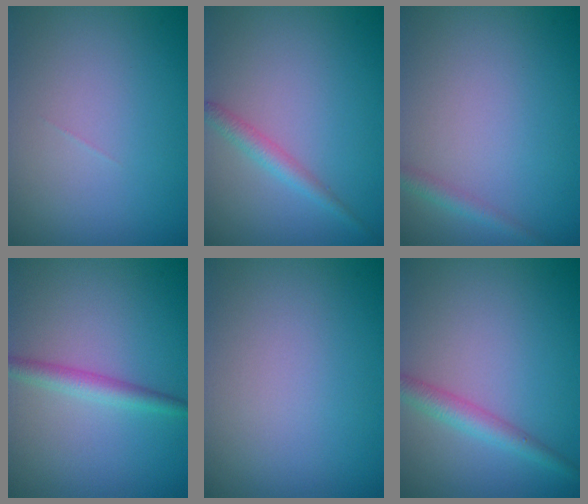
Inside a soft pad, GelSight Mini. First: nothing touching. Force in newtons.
{"total": 1.8, "press": 1.8, "slide": 0.0}
{"total": 1.3, "press": 1.3, "slide": 0.1}
{"total": 2.2, "press": 2.2, "slide": 0.1}
{"total": 0.0}
{"total": 2.6, "press": 2.6, "slide": 0.1}